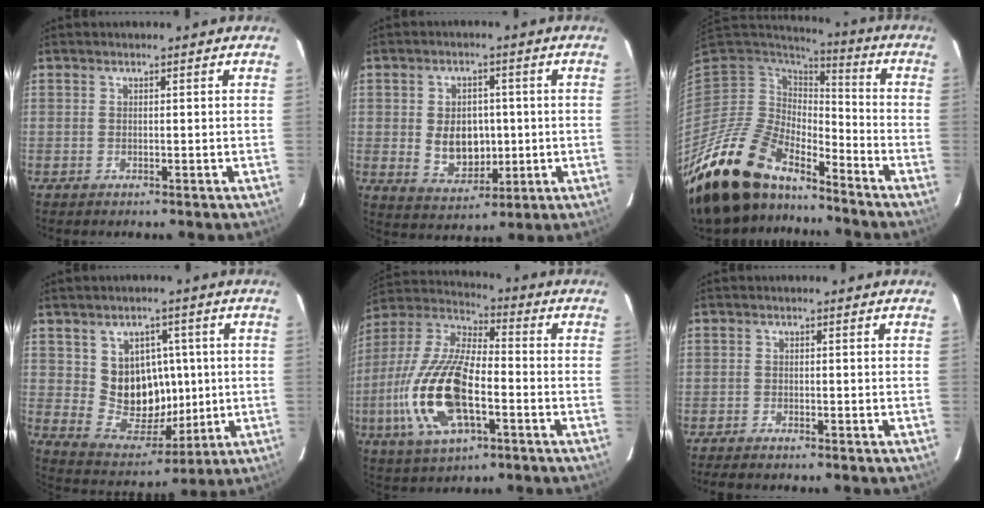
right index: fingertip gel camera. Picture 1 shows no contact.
{"total": 8.6, "force": [-0.2, 6.3, 5.8], "torque": [-0.113, 0.002, 0.014]}
{"total": 22.8, "force": [-17.4, 8.6, 12.0], "torque": [-0.252, -0.039, -0.316]}
{"total": 11.2, "force": [1.5, 9.7, 5.5], "torque": [-0.102, 0.002, 0.048]}
{"total": 20.0, "force": [-5.6, 8.1, 17.4], "torque": [-0.375, -0.013, -0.106]}
{"total": 3.2, "force": [-2.9, 0.5, 1.3], "torque": [-0.035, -0.010, -0.050]}